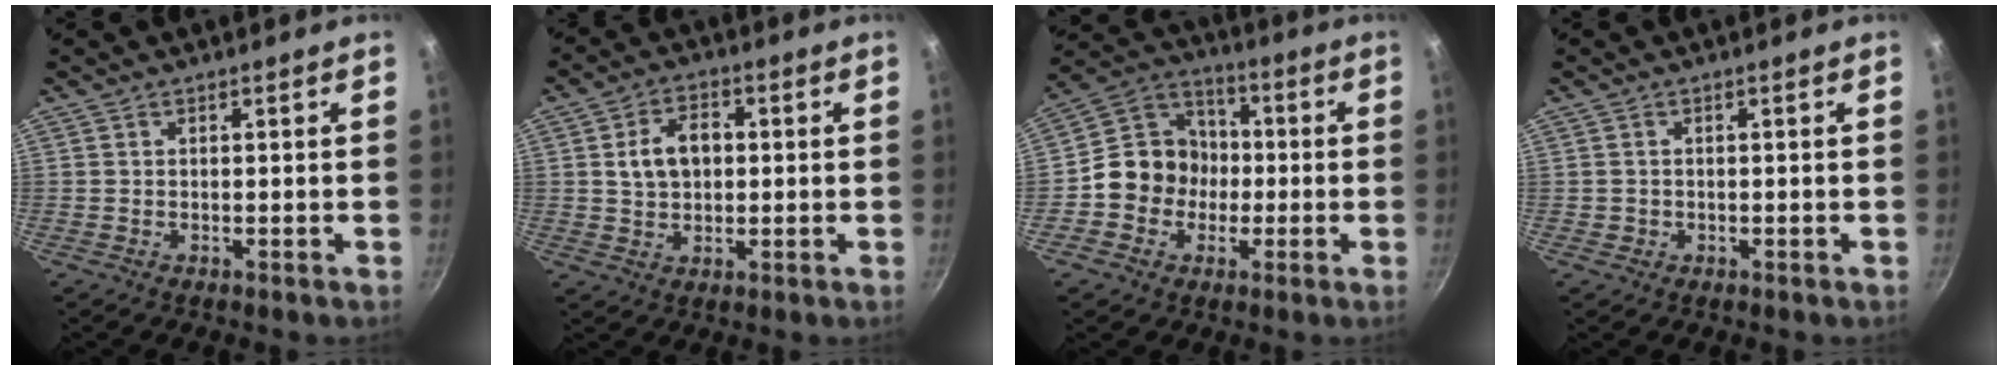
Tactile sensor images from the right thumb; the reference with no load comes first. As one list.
[{"total": 7.9, "force": [1.0, 5.6, 5.5], "torque": [-0.073, 0.013, 0.014]}, {"total": 11.7, "force": [-2.0, 10.5, 4.7], "torque": [-0.036, 0.032, -0.056]}, {"total": 0.9, "force": [-0.2, 0.9, 0.2], "torque": [-0.002, 0.002, 0.000]}]